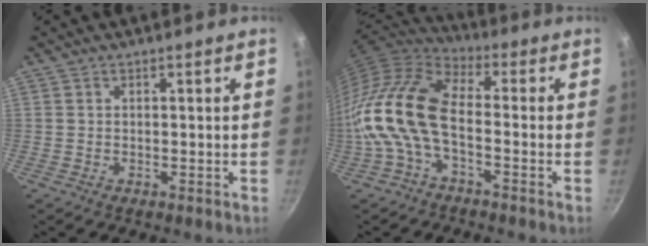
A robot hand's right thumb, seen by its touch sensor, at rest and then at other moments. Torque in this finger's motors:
{"motor_torque": [1.16, 3.09, 1.44, -1.33, 0.30]}